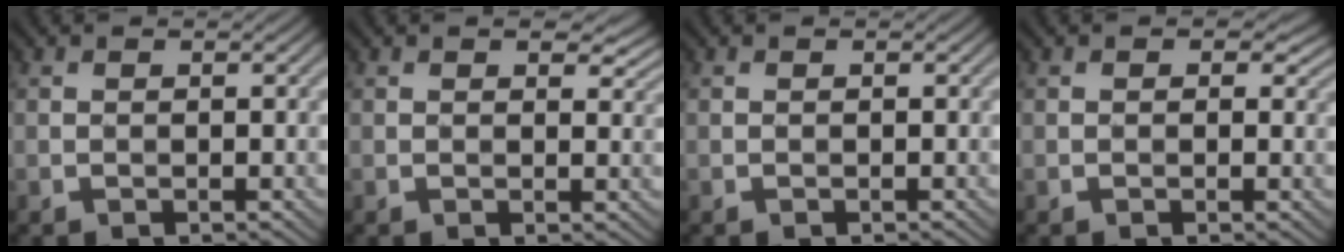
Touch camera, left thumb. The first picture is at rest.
{"total": 3.5, "force": [1.9, 1.6, 2.4], "torque": [-0.033, -0.003, 0.029]}
{"total": 0.0}
{"total": 1.9, "force": [0.6, 1.3, 1.3], "torque": [-0.023, -0.003, 0.006]}